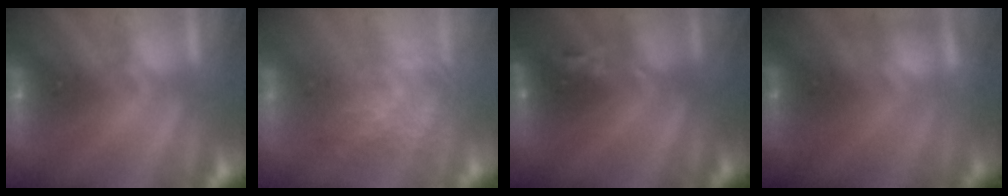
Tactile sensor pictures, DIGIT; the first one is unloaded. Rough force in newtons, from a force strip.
{"total": 3.8}
{"total": 2.5}
{"total": 2.8}